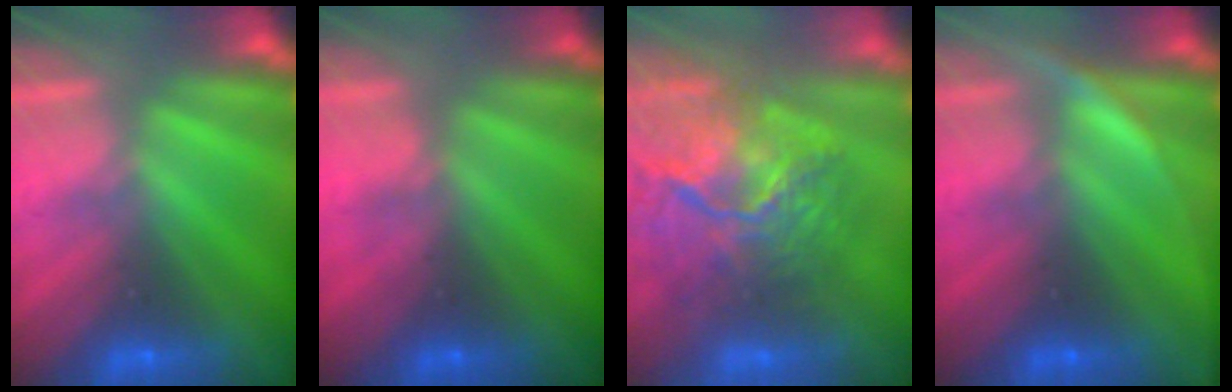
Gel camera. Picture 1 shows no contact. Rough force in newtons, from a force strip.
{"total": 4.5}
{"total": 7.9}
{"total": 2.9}